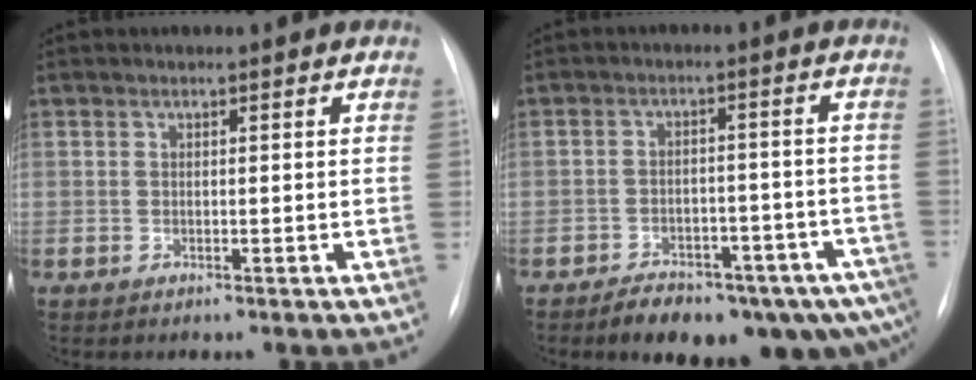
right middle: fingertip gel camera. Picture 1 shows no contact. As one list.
[{"total": 13.9, "force": [-9.8, 5.4, 8.2], "torque": [-0.075, 0.025, -0.133]}]